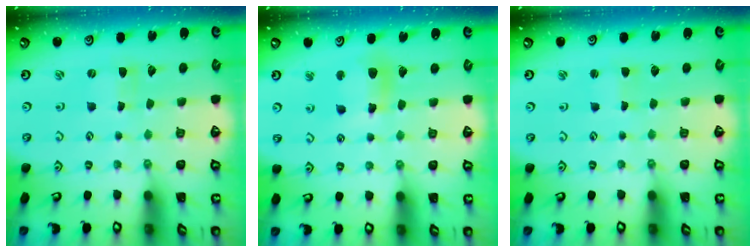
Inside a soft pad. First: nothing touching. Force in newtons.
{"total": 9.1, "press": 9.0, "slide": 1.4}
{"total": 1.4, "press": 1.4, "slide": 0.2}